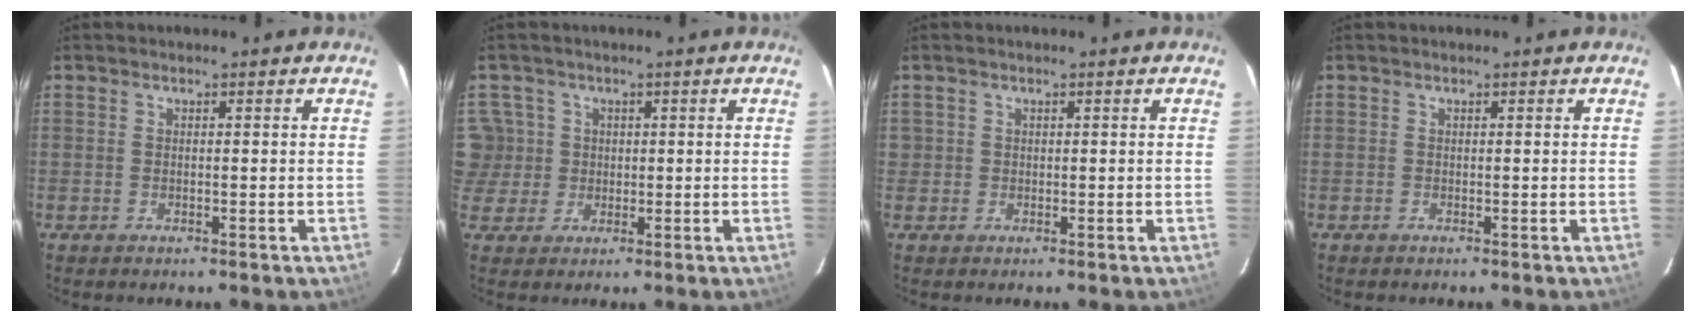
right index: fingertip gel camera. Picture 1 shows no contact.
{"total": 5.3, "force": [0.7, 5.2, 0.7], "torque": [-0.003, 0.013, 0.014]}
{"total": 1.1, "force": [0.0, 1.1, -0.1], "torque": [0.008, 0.006, 0.002]}
{"total": 0.0}